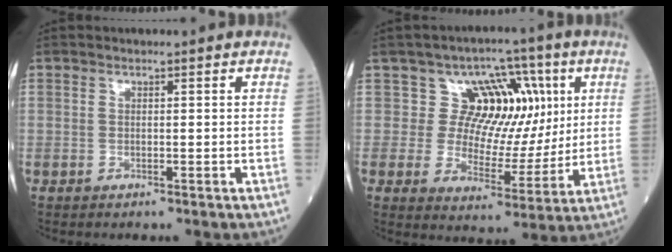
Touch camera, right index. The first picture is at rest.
{"total": 9.9, "force": [3.6, 7.5, 5.5], "torque": [-0.055, 0.025, 0.061]}